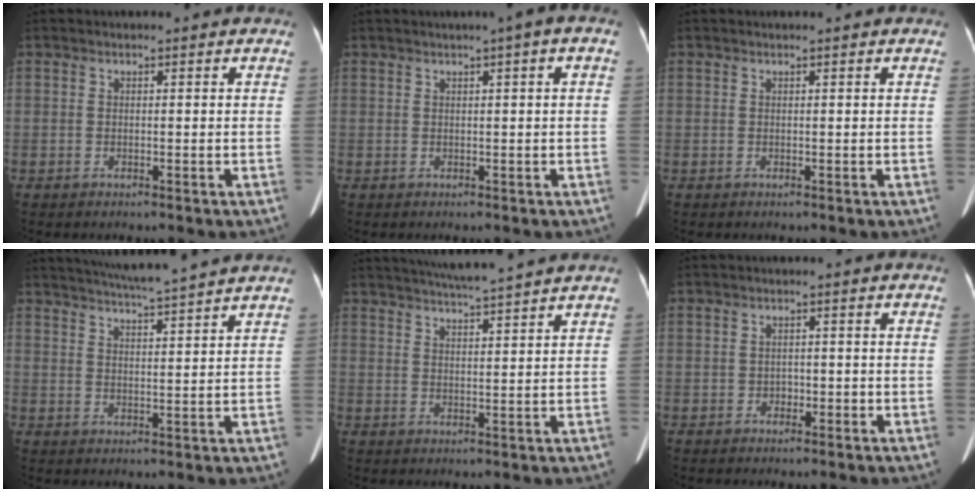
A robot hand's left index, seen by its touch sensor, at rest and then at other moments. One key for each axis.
{"total": 2.7, "fx": 0.8, "fy": -0.1, "fz": 2.5, "tx": -0.036, "ty": 0.009, "tz": 0.009}
{"total": 0.0}
{"total": 11.6, "fx": 10.4, "fy": -1.4, "fz": 4.8, "tx": -0.086, "ty": 0.007, "tz": 0.148}
{"total": 9.5, "fx": 8.5, "fy": -1.5, "fz": 3.8, "tx": -0.066, "ty": 0.012, "tz": 0.124}
{"total": 0.6, "fx": -0.3, "fy": 0.5, "fz": 0.1, "tx": -0.002, "ty": 0.003, "tz": -0.006}